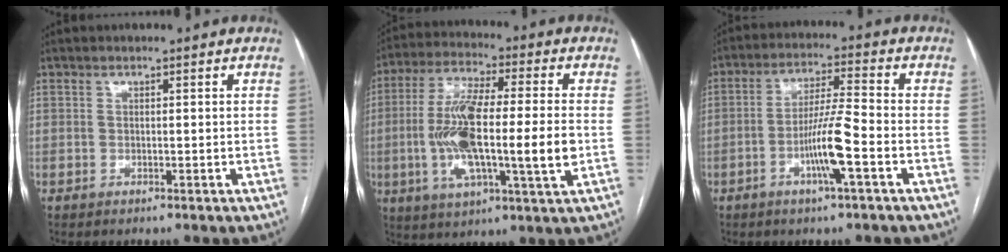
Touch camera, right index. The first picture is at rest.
{"total": 17.1, "force": [-2.0, 2.2, 16.8], "torque": [-0.325, 0.000, -0.039]}
{"total": 8.4, "force": [-3.2, -0.2, 7.8], "torque": [-0.149, 0.000, -0.060]}